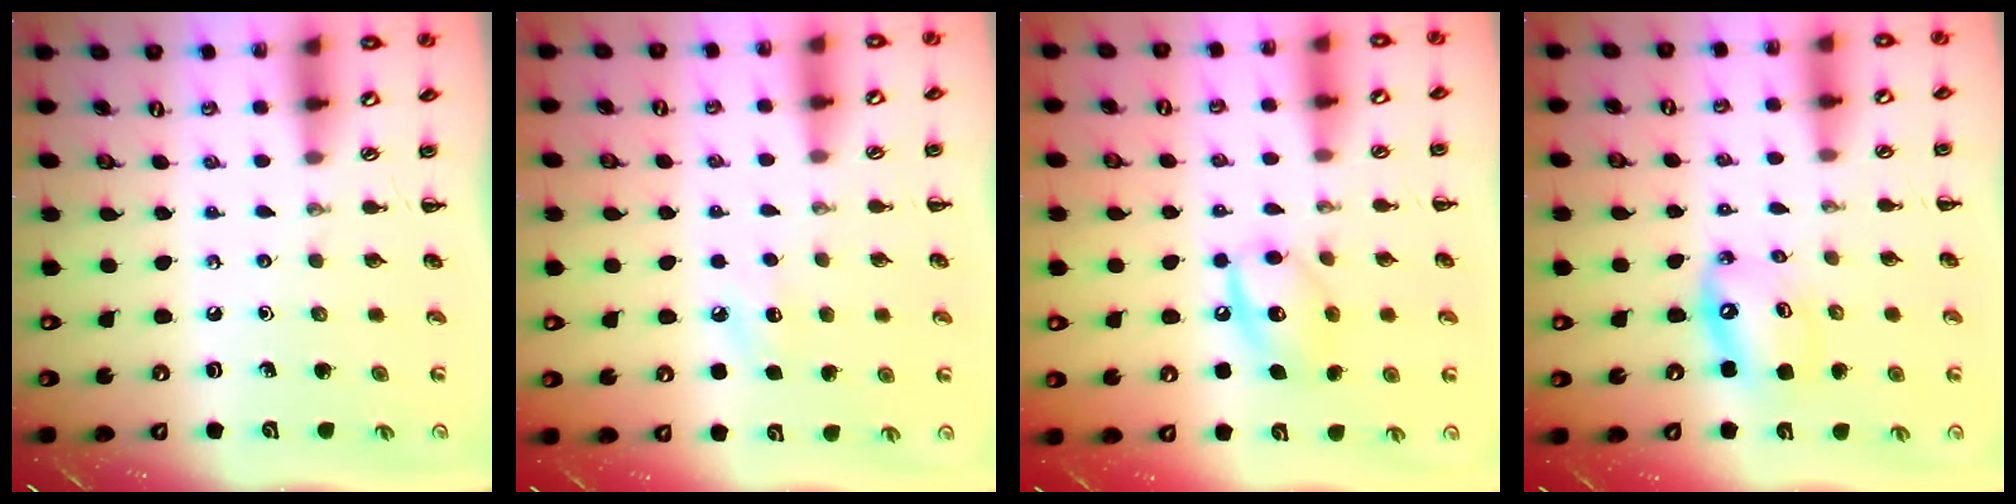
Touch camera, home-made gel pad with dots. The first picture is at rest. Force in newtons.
{"total": 6.4, "press": 6.2, "slide": 1.6}
{"total": 11.2, "press": 11.1, "slide": 1.4}
{"total": 8.3, "press": 8.0, "slide": 1.9}